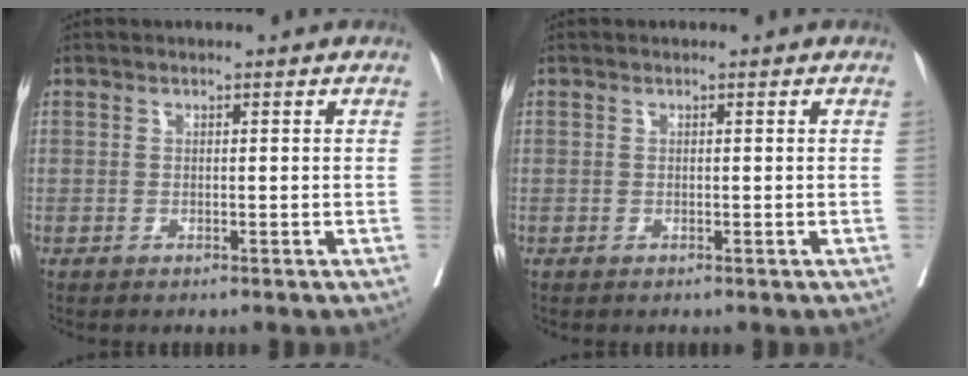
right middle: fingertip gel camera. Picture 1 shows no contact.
{"total": 0.0}